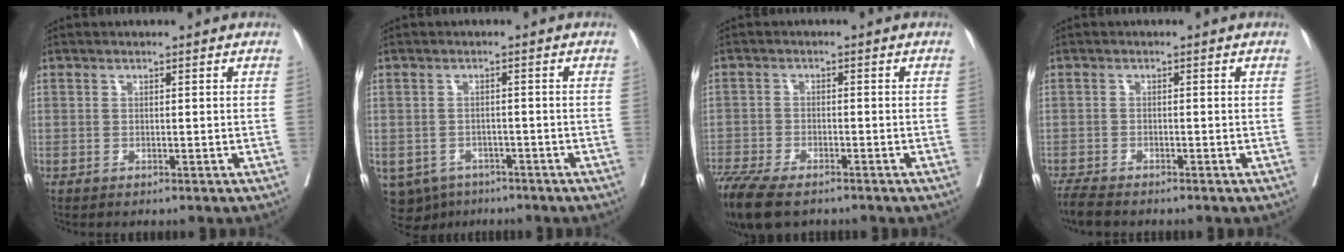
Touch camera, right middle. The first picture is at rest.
{"total": 8.2, "force": [-5.3, 5.8, 2.3], "torque": [-0.056, -0.003, -0.071]}
{"total": 11.3, "force": [-8.6, 3.6, 6.3], "torque": [-0.124, -0.015, -0.143]}
{"total": 4.0, "force": [-3.6, 0.5, 1.8], "torque": [-0.033, -0.012, -0.064]}